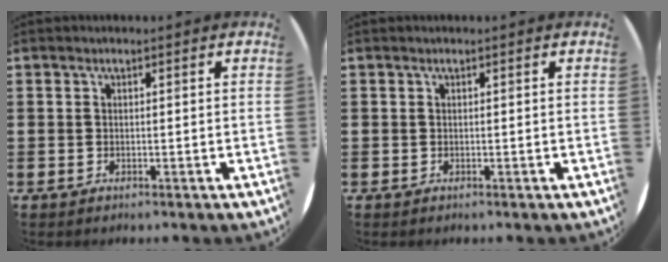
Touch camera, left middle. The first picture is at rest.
{"total": 0.0}